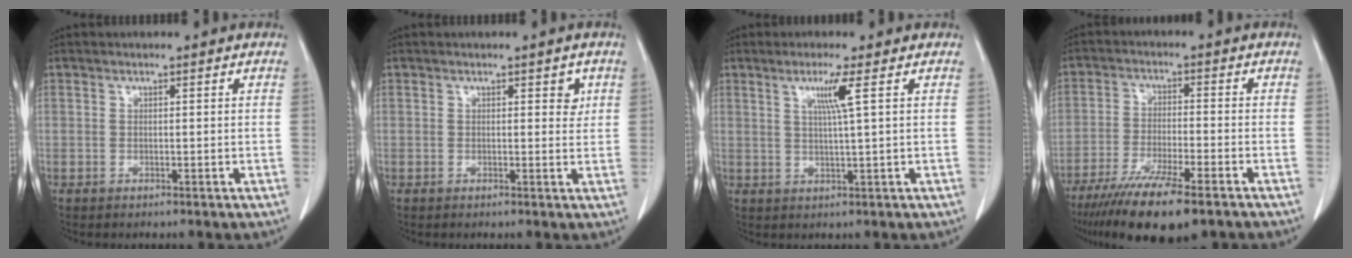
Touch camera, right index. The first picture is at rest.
{"total": 2.0, "force": [0.9, 1.0, 1.5], "torque": [-0.013, -0.004, 0.010]}
{"total": 4.0, "force": [1.5, -1.0, 3.5], "torque": [-0.069, -0.005, 0.029]}
{"total": 14.1, "force": [-10.3, 1.9, 9.5], "torque": [-0.163, -0.037, -0.168]}